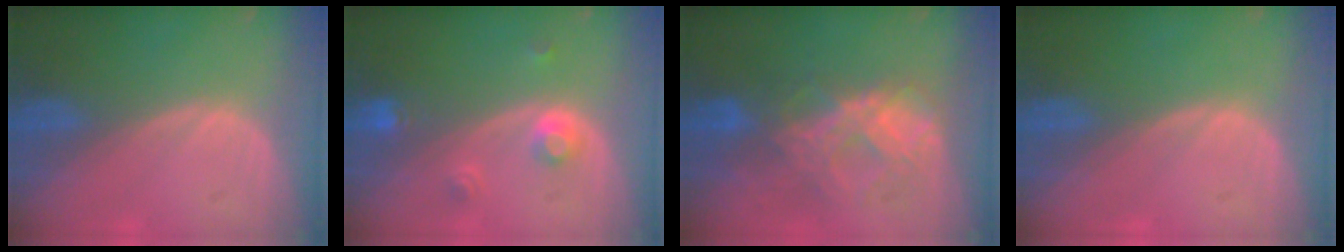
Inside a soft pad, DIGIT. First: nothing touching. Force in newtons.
{"total": 3.1, "press": 2.8, "slide": 1.2}
{"total": 8.3, "press": 7.4, "slide": 3.7}
{"total": 0.0}